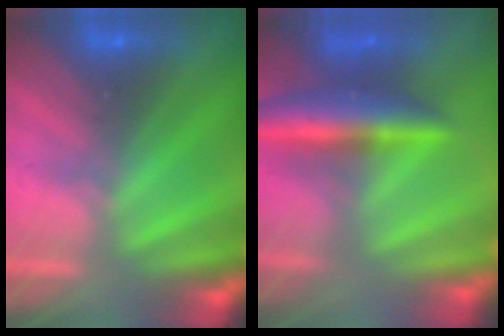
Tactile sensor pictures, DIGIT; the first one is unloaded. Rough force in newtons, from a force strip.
{"total": 8.0}